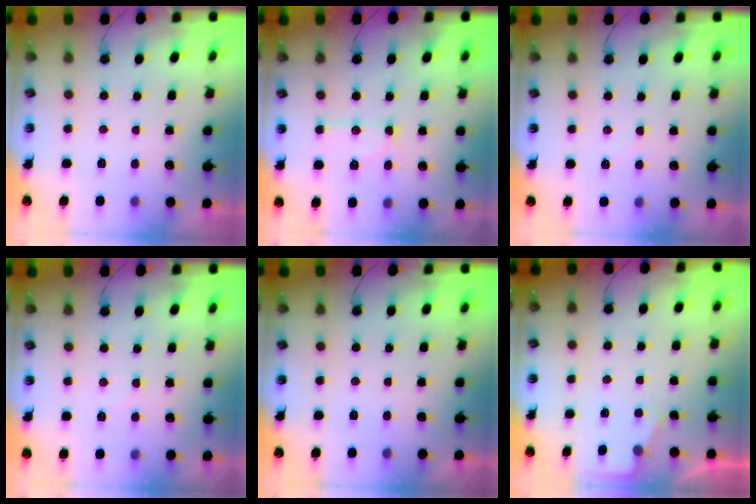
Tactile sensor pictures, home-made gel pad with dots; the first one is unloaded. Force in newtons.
{"total": 9.5, "press": 9.5, "slide": 0.9}
{"total": 3.8, "press": 3.8, "slide": 0.6}
{"total": 2.9, "press": 2.9, "slide": 0.5}
{"total": 0.0}
{"total": 2.8, "press": 2.7, "slide": 0.4}